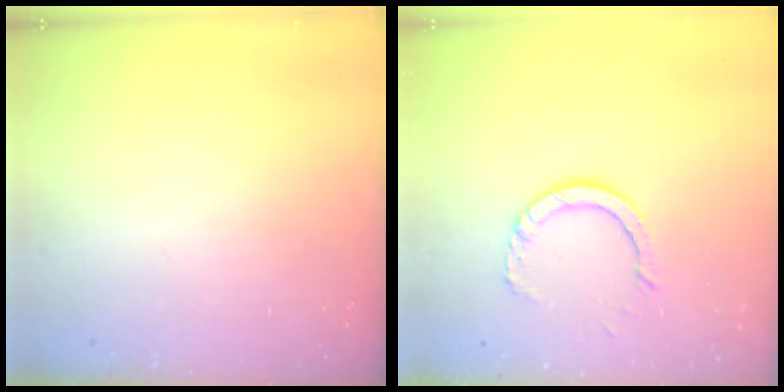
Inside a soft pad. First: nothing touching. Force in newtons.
{"total": 8.6, "press": 8.5, "slide": 1.3}